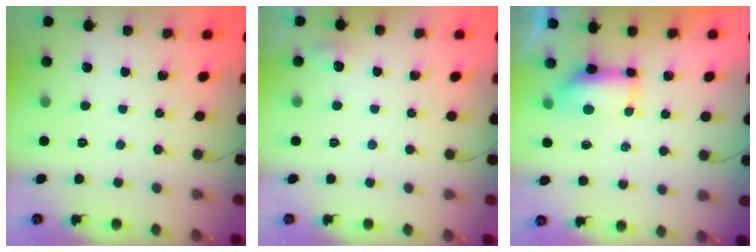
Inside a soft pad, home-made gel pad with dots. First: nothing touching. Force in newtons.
{"total": 4.6, "press": 4.4, "slide": 1.4}
{"total": 7.4, "press": 7.0, "slide": 2.3}